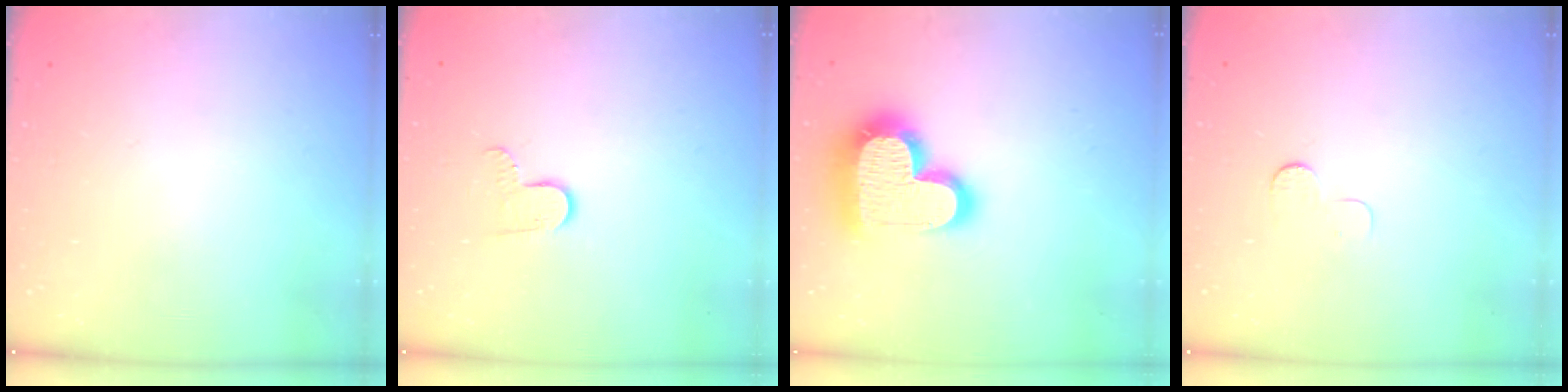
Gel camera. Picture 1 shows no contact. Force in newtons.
{"total": 5.7, "press": 5.7, "slide": 0.5}
{"total": 22.2, "press": 22.1, "slide": 1.8}
{"total": 3.6, "press": 3.6, "slide": 0.3}